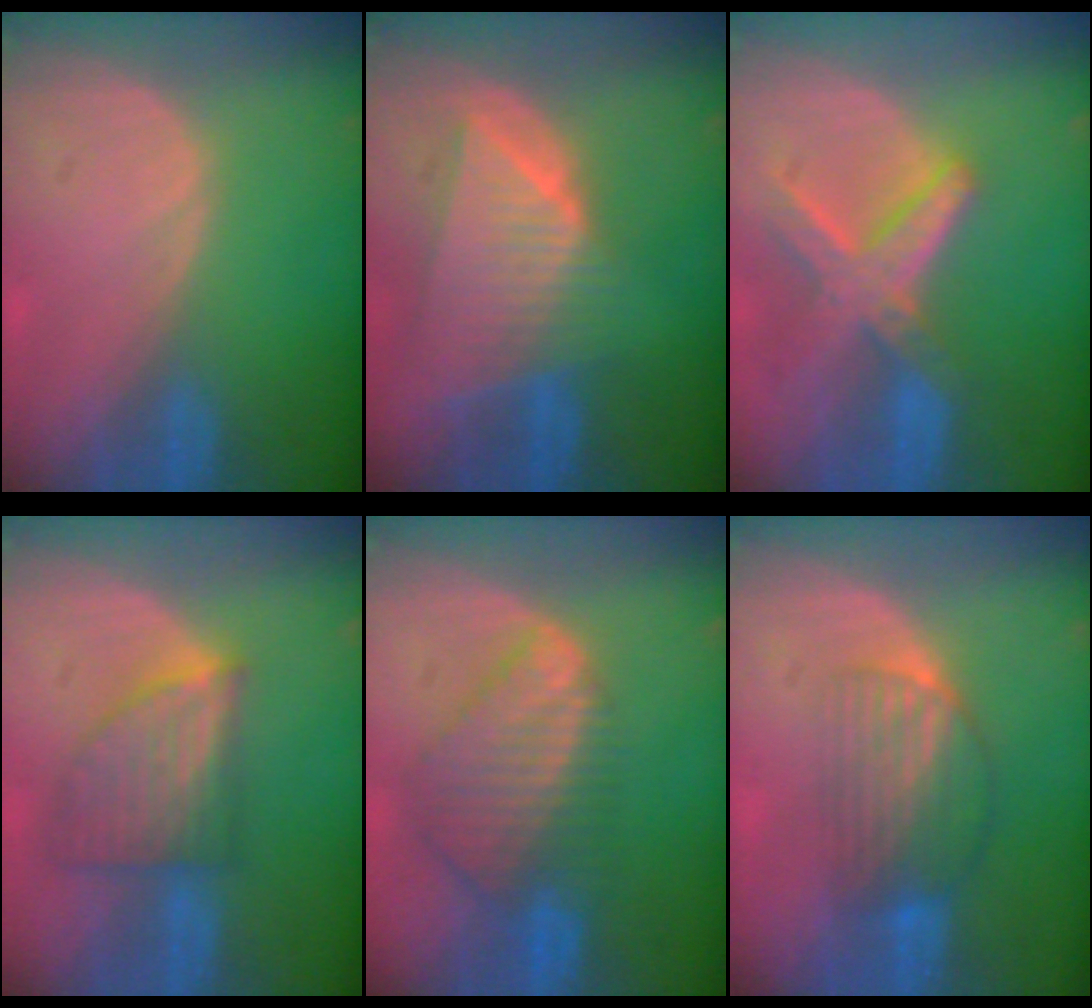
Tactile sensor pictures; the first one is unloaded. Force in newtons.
{"total": 9.2, "press": 8.2, "slide": 4.2}
{"total": 8.2, "press": 7.1, "slide": 4.1}
{"total": 7.3, "press": 6.8, "slide": 2.7}
{"total": 9.0, "press": 7.7, "slide": 4.6}
{"total": 6.7, "press": 5.9, "slide": 3.1}